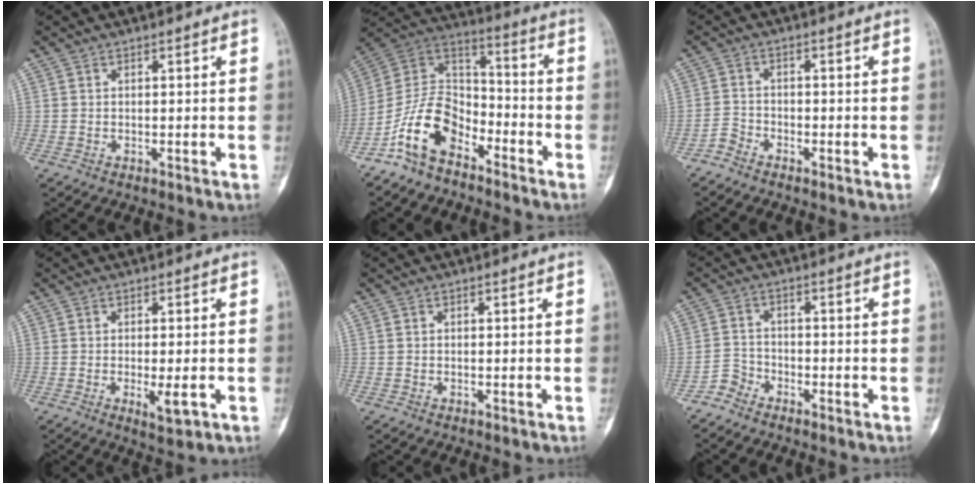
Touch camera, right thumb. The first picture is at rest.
{"total": 13.2, "force": [-8.2, 7.8, 6.9], "torque": [-0.119, 0.081, -0.169]}
{"total": 2.1, "force": [-2.0, 0.7, 0.0], "torque": [-0.001, 0.007, -0.048]}
{"total": 4.3, "force": [-1.2, 1.4, 3.9], "torque": [-0.062, -0.009, -0.013]}
{"total": 0.0}
{"total": 3.0, "force": [-2.6, 1.4, -0.4], "torque": [0.014, 0.010, -0.062]}